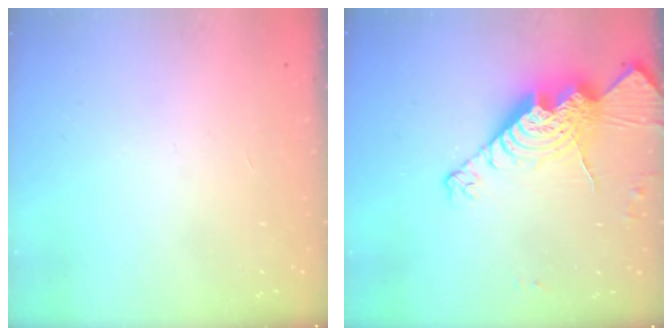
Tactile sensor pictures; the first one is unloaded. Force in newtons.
{"total": 19.3, "press": 19.2, "slide": 1.5}